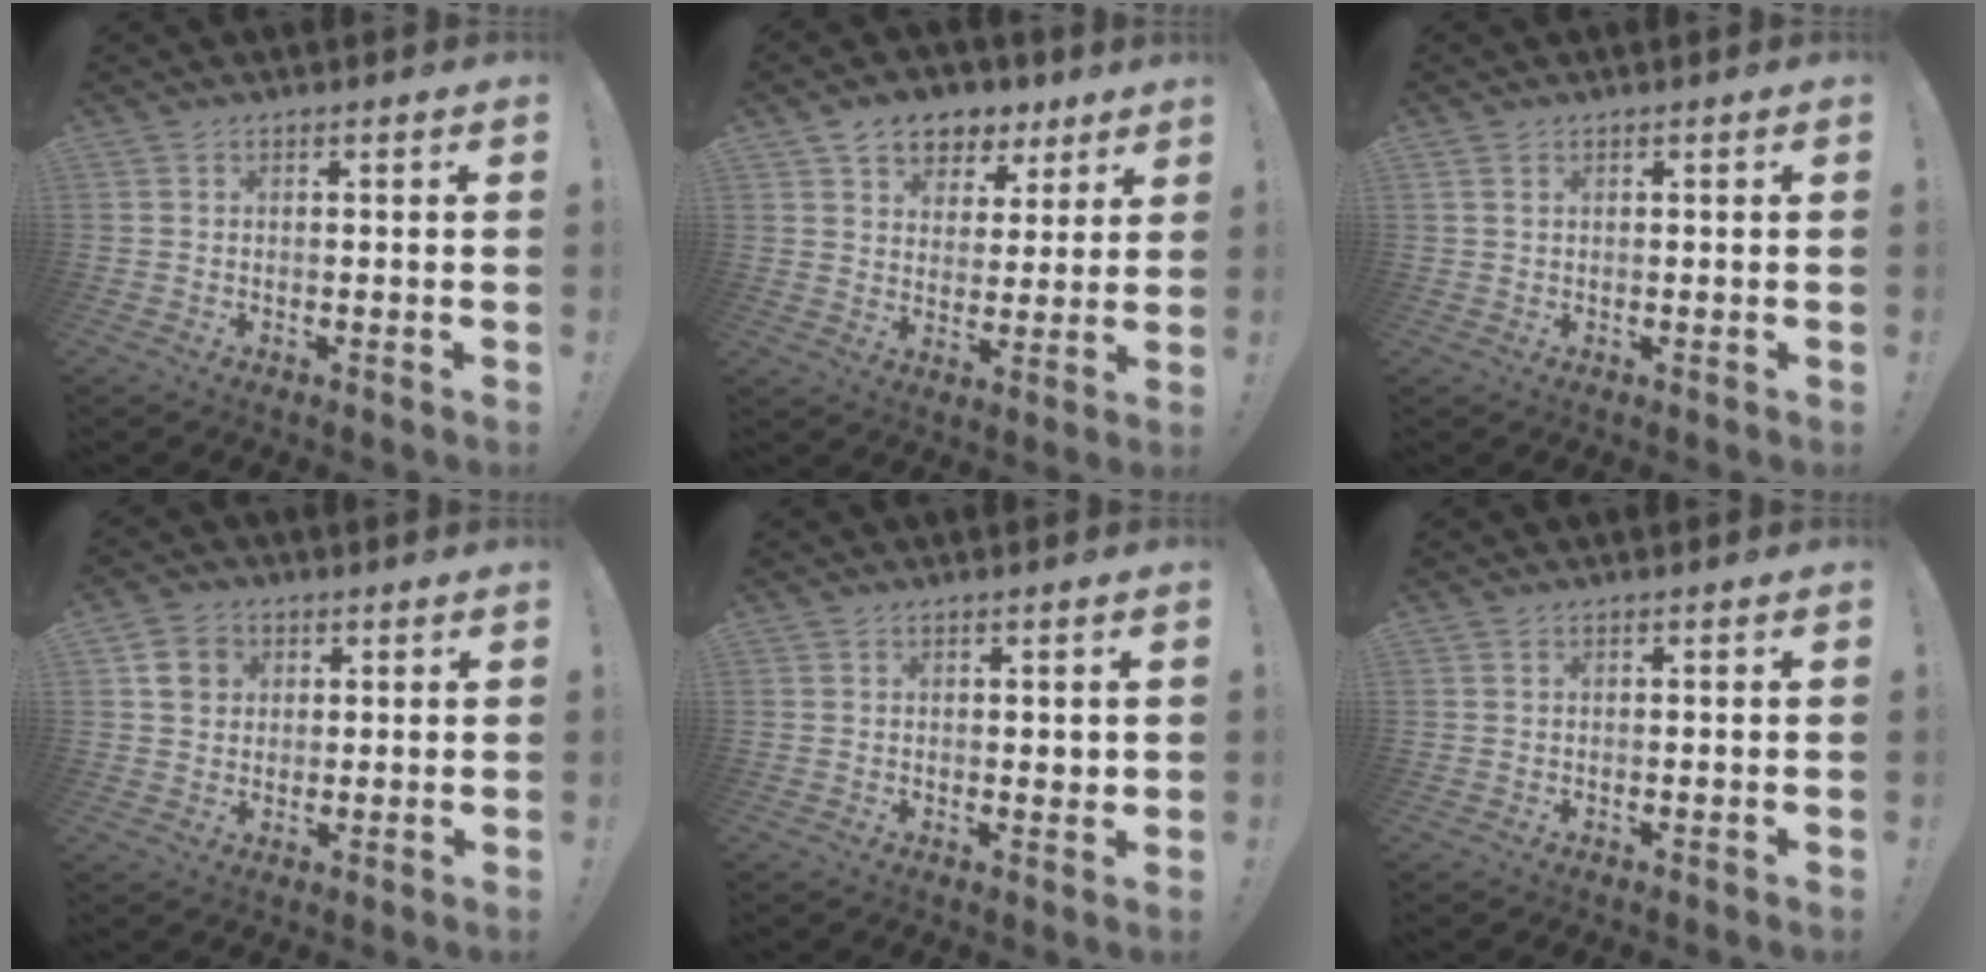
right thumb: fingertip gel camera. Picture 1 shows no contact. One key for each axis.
{"total": 9.0, "fx": 5.6, "fy": 6.6, "fz": 2.6, "tx": -0.041, "ty": -0.031, "tz": 0.110}
{"total": 1.1, "fx": 0.6, "fy": 0.6, "fz": 0.8, "tx": -0.010, "ty": 0.000, "tz": 0.010}
{"total": 6.6, "fx": 2.2, "fy": 5.8, "fz": 2.1, "tx": -0.030, "ty": 0.000, "tz": 0.046}
{"total": 1.6, "fx": 0.8, "fy": 0.9, "fz": 1.0, "tx": -0.008, "ty": -0.001, "tz": 0.013}
{"total": 0.0}